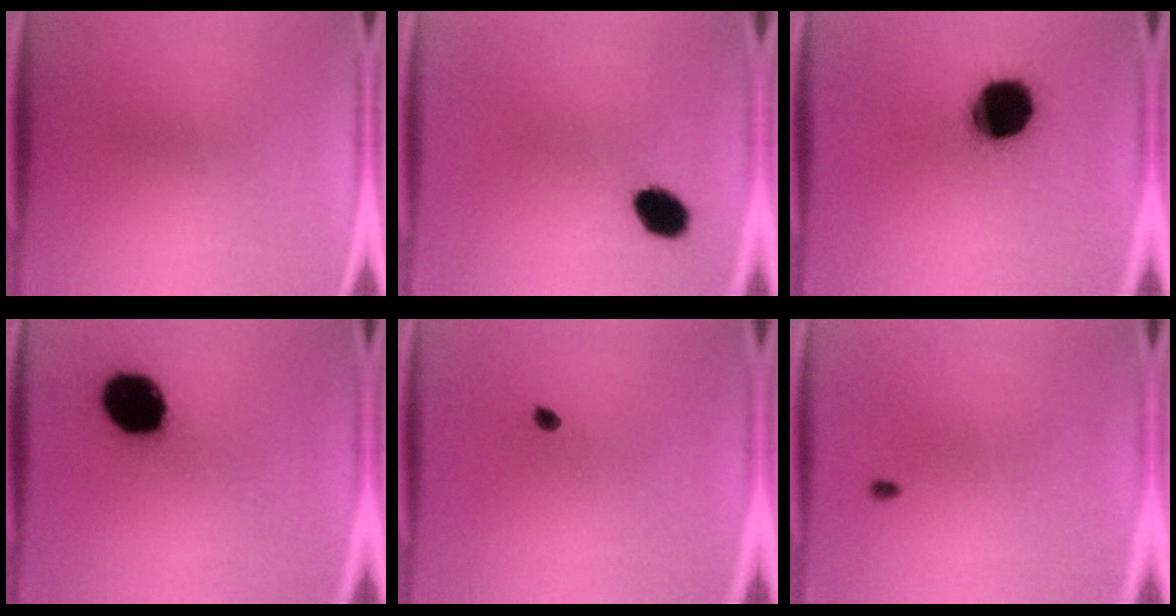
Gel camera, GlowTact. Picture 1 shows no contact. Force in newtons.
{"total": 6.1}
{"total": 19.4}
{"total": 16.6}
{"total": 1.1}
{"total": 0.7}